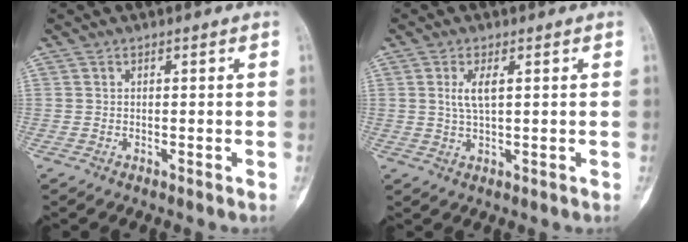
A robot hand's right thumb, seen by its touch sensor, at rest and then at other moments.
{"total": 3.6, "force": [0.9, 1.1, 3.3], "torque": [-0.073, -0.002, 0.022]}